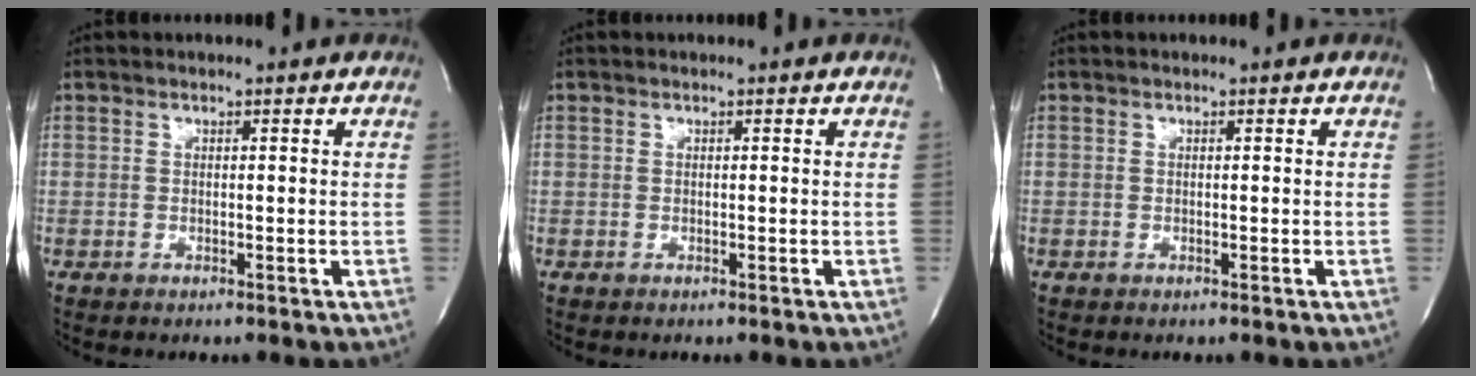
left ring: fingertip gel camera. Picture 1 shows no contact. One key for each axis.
{"total": 0.0}
{"total": 0.0}